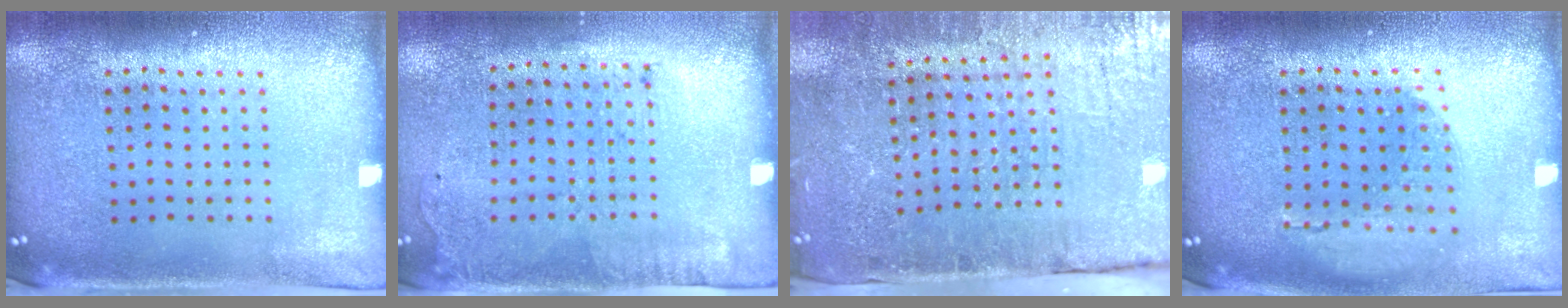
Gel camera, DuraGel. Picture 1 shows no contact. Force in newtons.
{"total": 1.7, "press": 1.1, "slide": 1.3}
{"total": 4.2, "press": 4.1, "slide": 1.0}
{"total": 1.1, "press": 1.1, "slide": 0.2}